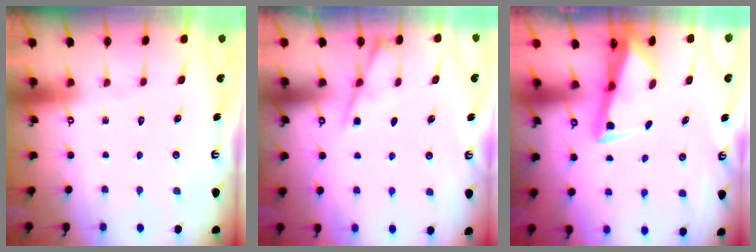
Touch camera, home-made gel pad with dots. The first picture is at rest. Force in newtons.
{"total": 4.2, "press": 4.2, "slide": 0.6}
{"total": 2.9, "press": 2.8, "slide": 0.7}